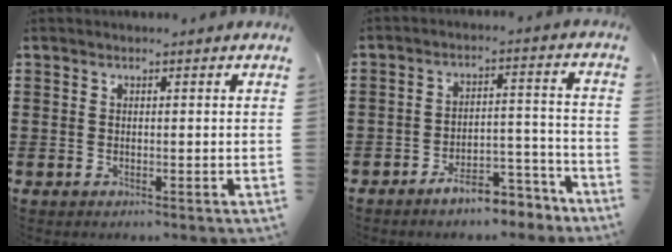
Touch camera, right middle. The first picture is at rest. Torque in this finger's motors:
{"motor_torque": [2.14, 0.00, 0.28, 0.09]}